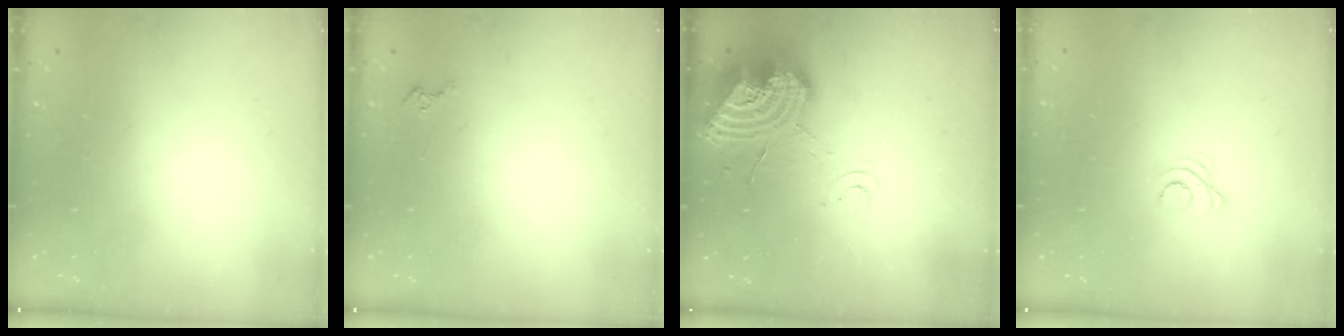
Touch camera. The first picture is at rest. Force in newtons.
{"total": 1.6, "press": 1.5, "slide": 0.2}
{"total": 18.8, "press": 18.6, "slide": 2.6}
{"total": 2.9, "press": 2.9, "slide": 0.3}